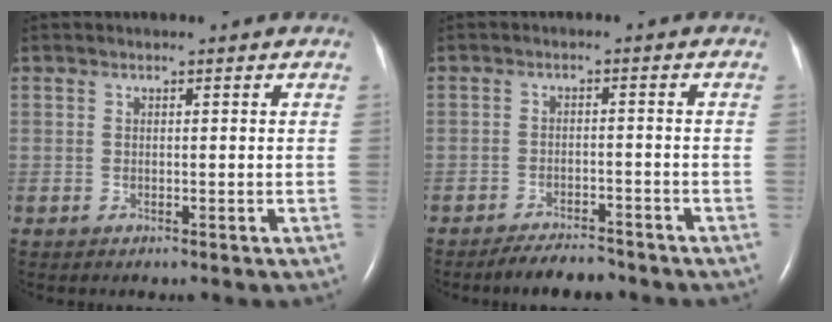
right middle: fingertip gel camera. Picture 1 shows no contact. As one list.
[{"total": 5.0, "force": [-4.5, 1.2, 1.5], "torque": [-0.028, -0.009, -0.074]}]